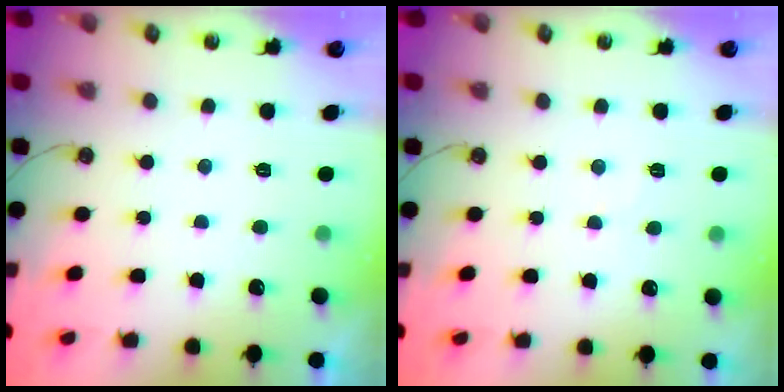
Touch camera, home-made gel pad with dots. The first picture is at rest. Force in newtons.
{"total": 5.4, "press": 5.4, "slide": 0.8}